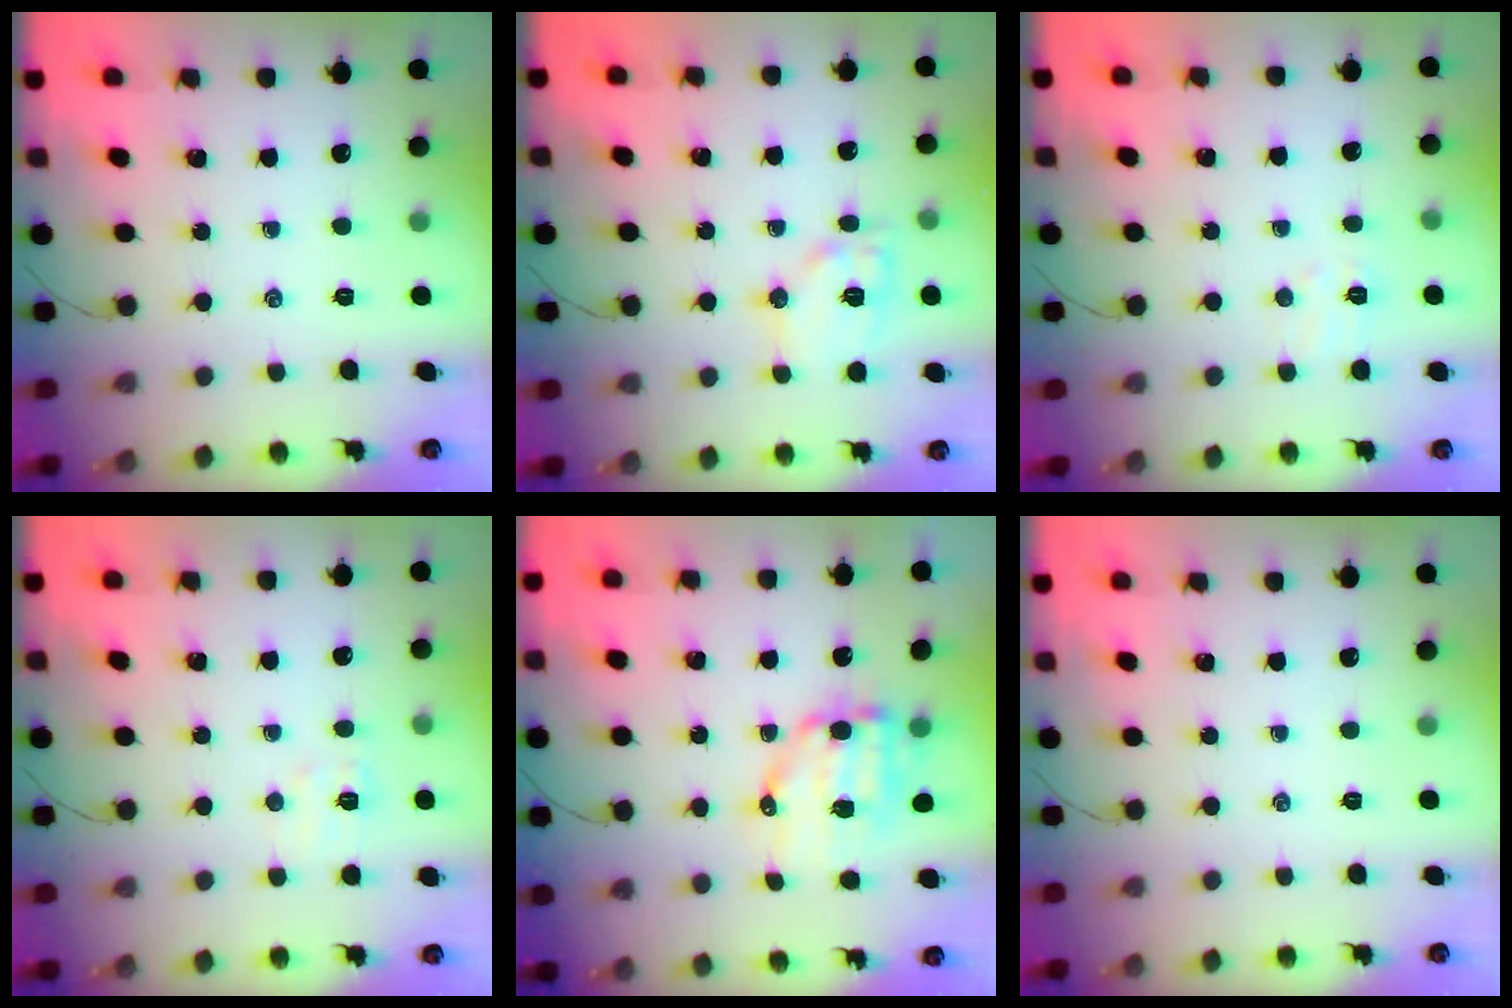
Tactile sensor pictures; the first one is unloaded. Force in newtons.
{"total": 10.5, "press": 10.5, "slide": 0.6}
{"total": 4.3, "press": 4.1, "slide": 1.3}
{"total": 5.1, "press": 4.9, "slide": 1.2}
{"total": 10.0, "press": 9.8, "slide": 1.9}
{"total": 0.0}